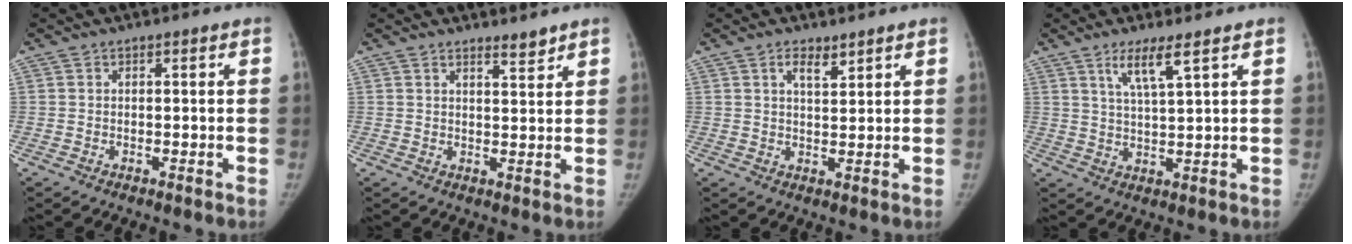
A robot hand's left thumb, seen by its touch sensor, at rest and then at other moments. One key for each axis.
{"total": 2.4, "fx": 2.2, "fy": 0.4, "fz": 0.8, "tx": -0.003, "ty": -0.022, "tz": 0.035}
{"total": 3.4, "fx": 2.3, "fy": 1.3, "fz": 2.1, "tx": -0.026, "ty": -0.016, "tz": 0.040}
{"total": 5.0, "fx": 3.0, "fy": 0.3, "fz": 3.9, "tx": -0.080, "ty": -0.021, "tz": 0.062}